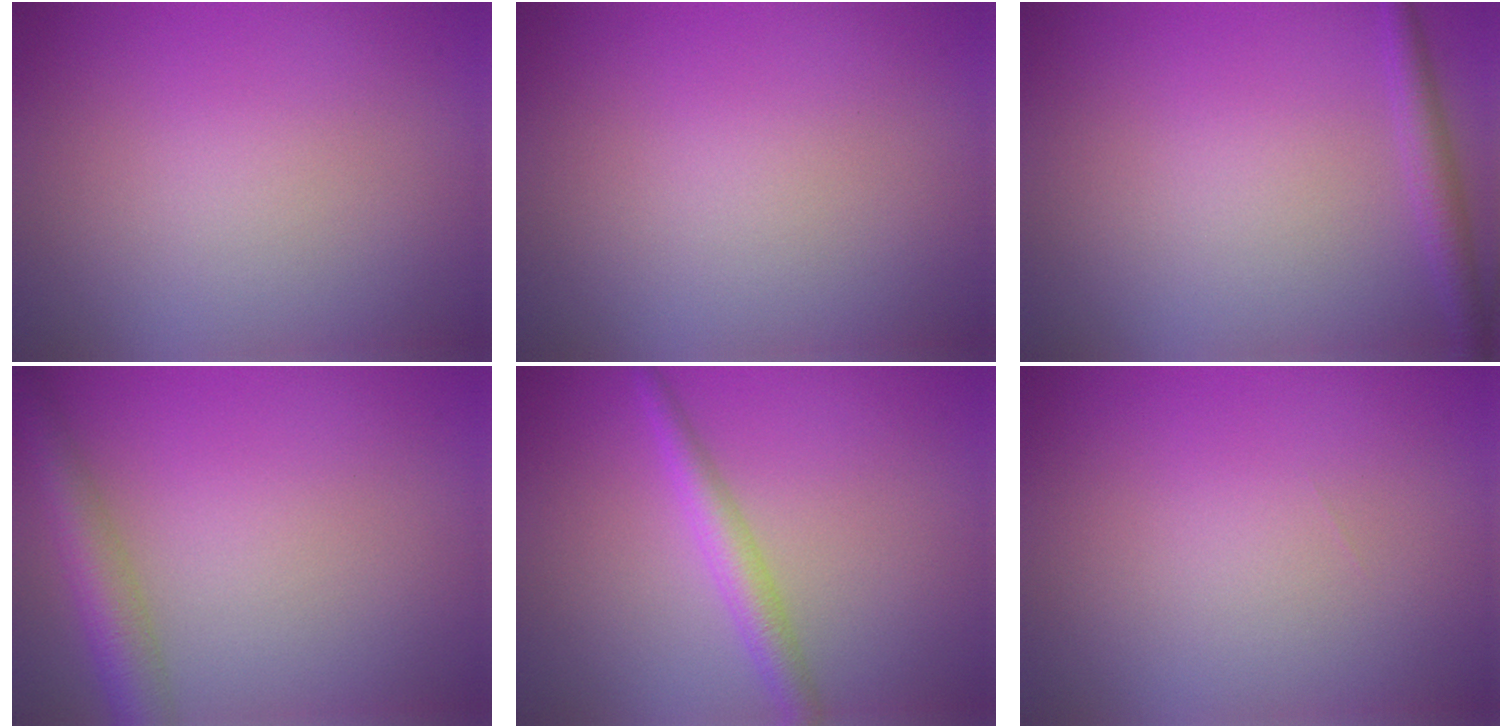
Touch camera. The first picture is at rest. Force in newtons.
{"total": 0.0}
{"total": 1.9, "press": 1.9, "slide": 0.1}
{"total": 4.3, "press": 4.2, "slide": 0.2}
{"total": 2.7, "press": 2.7, "slide": 0.1}
{"total": 0.0}